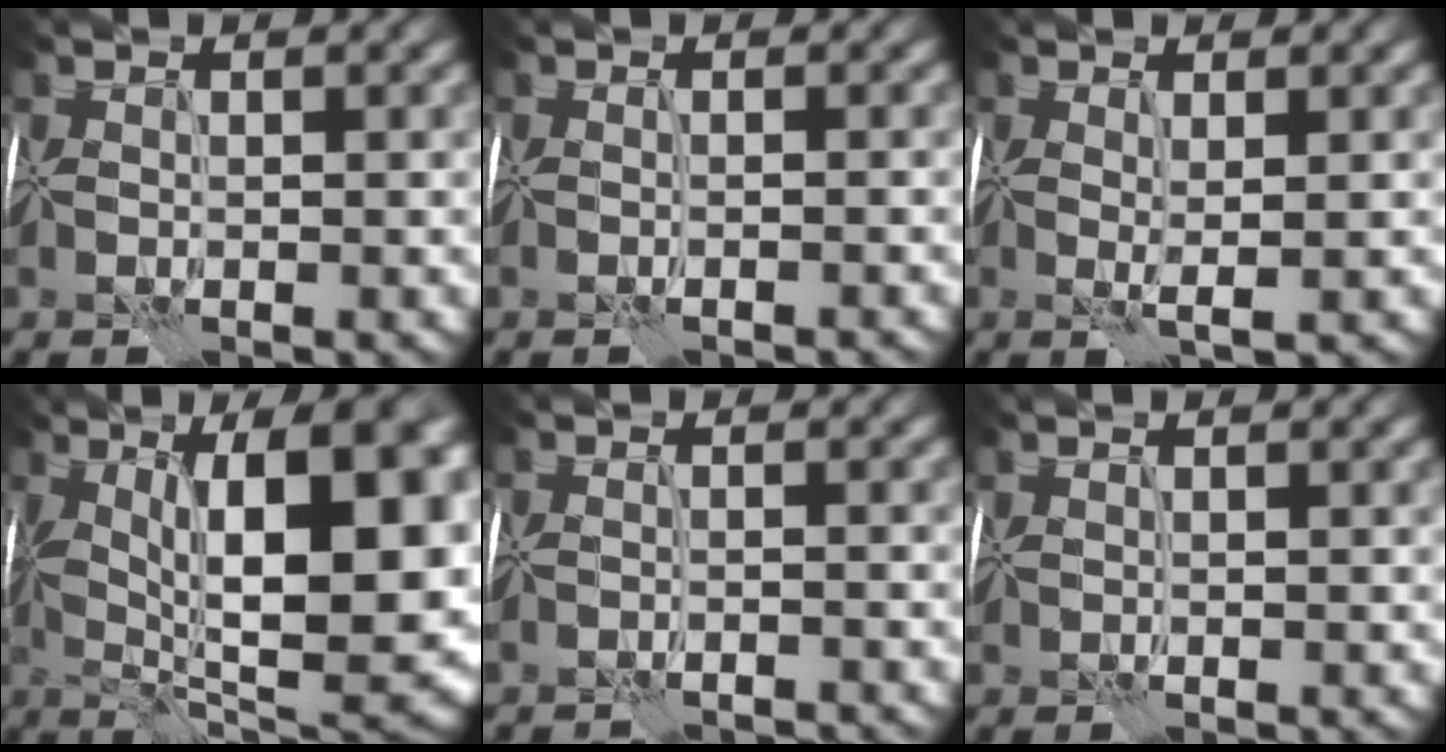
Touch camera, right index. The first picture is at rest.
{"total": 0.7, "force": [-0.6, -0.4, -0.1], "torque": [0.002, 0.000, -0.014]}
{"total": 1.3, "force": [0.0, -0.1, 1.3], "torque": [-0.026, -0.006, -0.002]}
{"total": 17.7, "force": [1.7, 7.1, 16.2], "torque": [-0.201, 0.021, 0.029]}
{"total": 2.3, "force": [-2.3, -0.2, -0.3], "torque": [0.008, -0.009, -0.040]}
{"total": 0.6, "force": [0.4, 0.0, 0.5], "torque": [-0.010, 0.002, 0.004]}